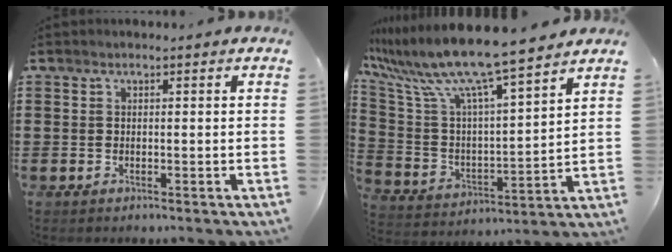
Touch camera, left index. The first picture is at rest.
{"total": 10.9, "force": [9.3, 0.1, 5.7], "torque": [-0.152, -0.070, 0.156]}